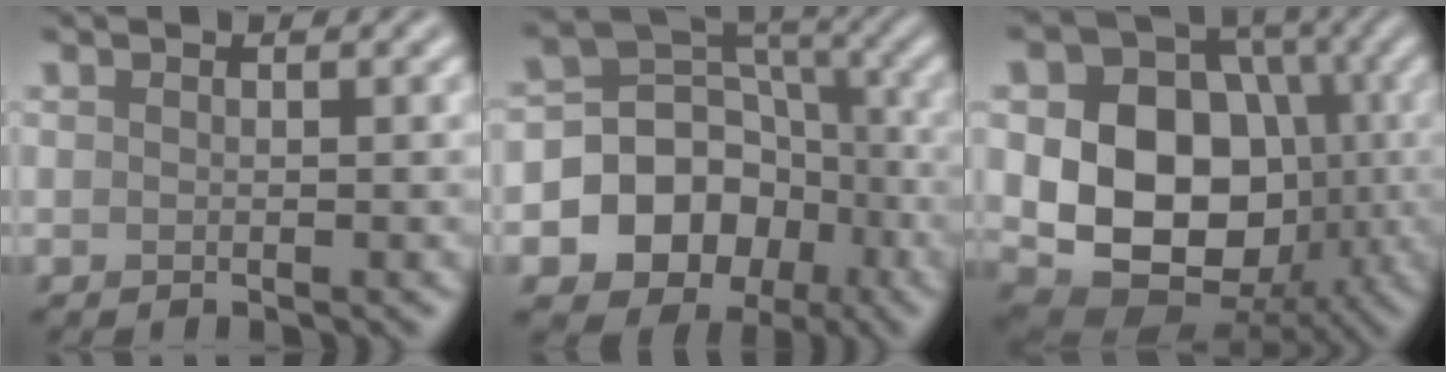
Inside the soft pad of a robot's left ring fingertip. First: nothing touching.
{"total": 10.9, "force": [-3.8, 9.3, 4.2], "torque": [-0.063, -0.005, -0.085]}
{"total": 12.0, "force": [-0.9, 9.2, 7.7], "torque": [-0.127, -0.011, -0.022]}